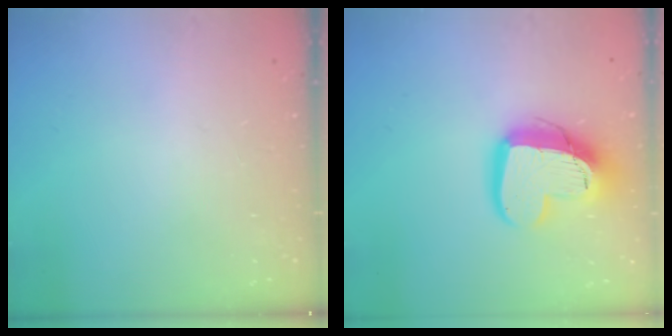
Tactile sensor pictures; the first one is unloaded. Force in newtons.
{"total": 16.3, "press": 16.3, "slide": 1.4}